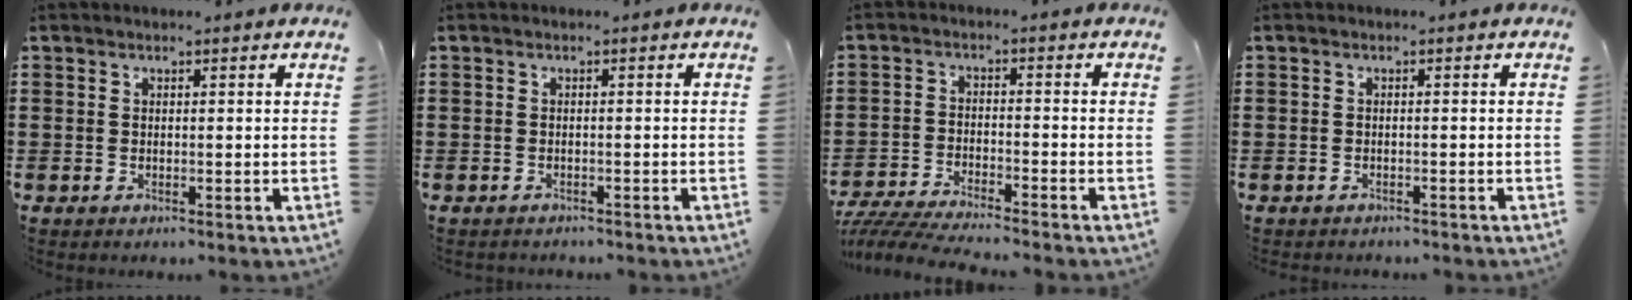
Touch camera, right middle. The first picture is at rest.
{"total": 0.8, "force": [-0.7, 0.2, -0.1], "torque": [0.000, 0.003, -0.017]}
{"total": 4.9, "force": [-4.8, 0.1, 1.1], "torque": [-0.038, -0.011, -0.101]}
{"total": 1.0, "force": [-0.9, 0.4, -0.2], "torque": [0.001, 0.005, -0.021]}